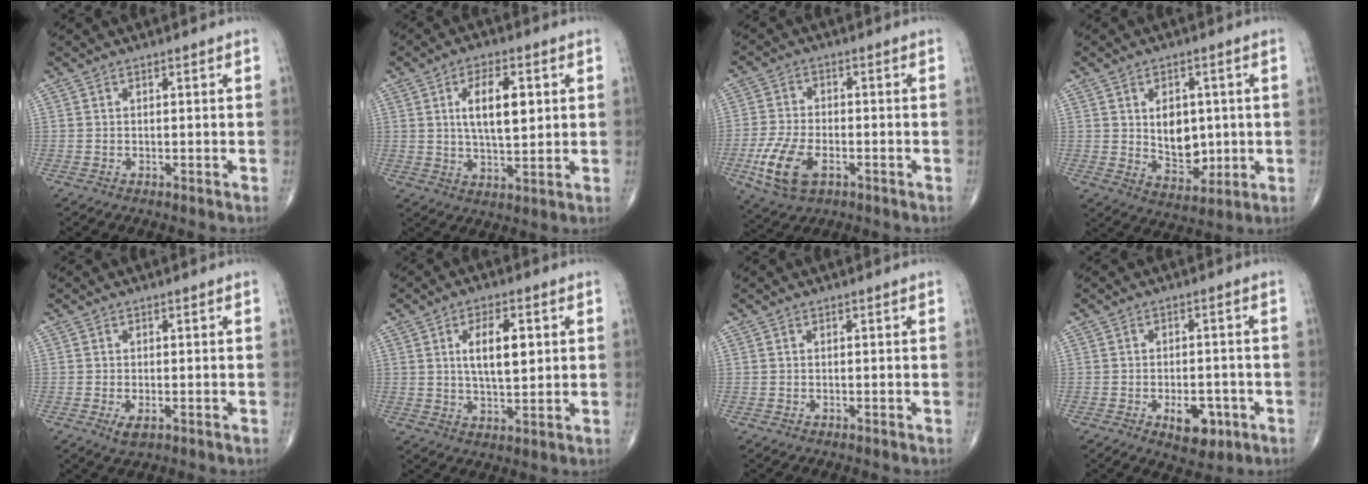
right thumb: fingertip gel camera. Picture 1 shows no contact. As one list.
[{"total": 10.0, "force": [2.2, 4.4, 8.6], "torque": [-0.132, -0.009, 0.039]}, {"total": 10.2, "force": [-3.9, 5.5, 7.7], "torque": [-0.162, 0.005, -0.069]}, {"total": 9.3, "force": [0.7, 6.6, 6.6], "torque": [-0.061, -0.013, 0.027]}, {"total": 2.3, "force": [-0.8, 1.0, 2.0], "torque": [-0.039, -0.005, -0.013]}, {"total": 8.8, "force": [2.0, 3.9, 7.7], "torque": [-0.117, -0.009, 0.034]}, {"total": 0.0}, {"total": 6.7, "force": [-2.7, 3.8, 4.8], "torque": [-0.049, 0.010, -0.029]}]